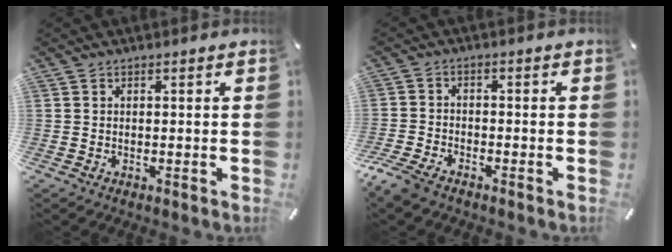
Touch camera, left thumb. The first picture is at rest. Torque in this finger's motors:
{"motor_torque": [0.75, 1.33, 0.30, 0.28, 0.15]}